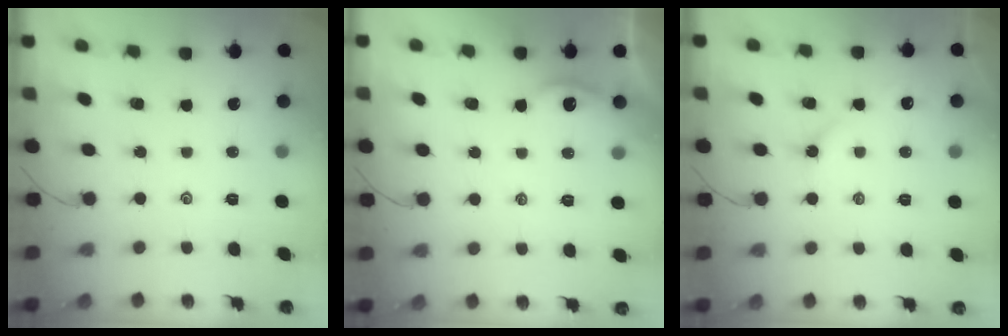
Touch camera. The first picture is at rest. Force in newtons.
{"total": 2.4, "press": 2.4, "slide": 0.1}
{"total": 4.7, "press": 4.6, "slide": 0.5}